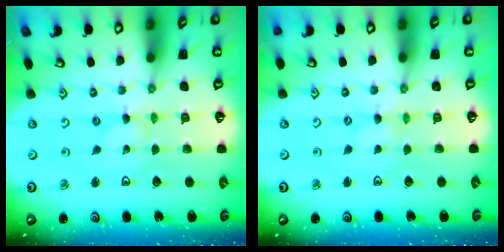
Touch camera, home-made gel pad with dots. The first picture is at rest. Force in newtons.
{"total": 0.6, "press": 0.6, "slide": 0.1}